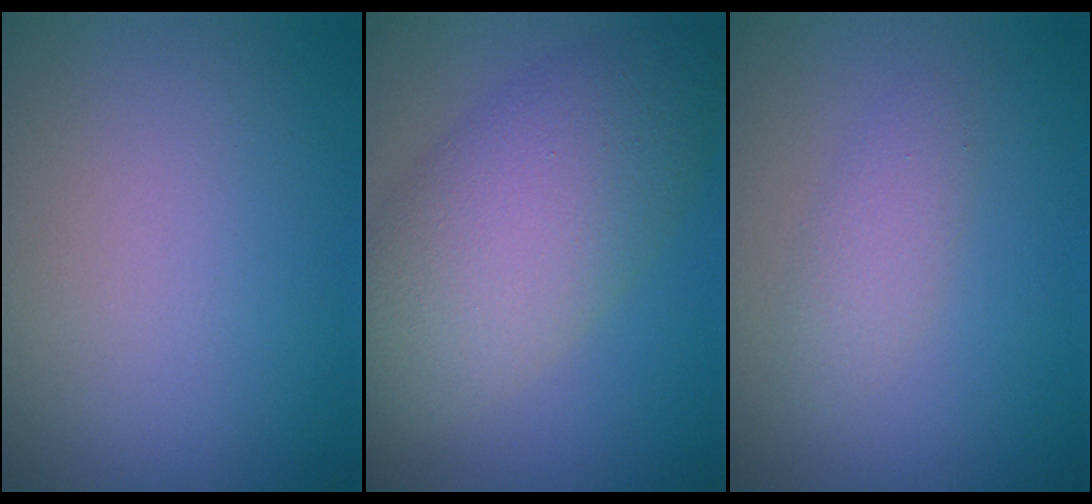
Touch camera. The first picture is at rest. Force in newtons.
{"total": 9.1, "press": 9.1, "slide": 0.6}
{"total": 1.9, "press": 1.9, "slide": 0.1}